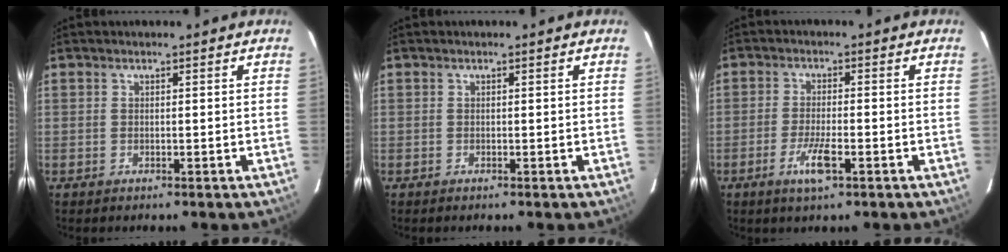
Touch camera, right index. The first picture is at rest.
{"total": 0.0}
{"total": 4.7, "force": [-2.2, 0.6, 4.1], "torque": [-0.081, -0.006, -0.040]}